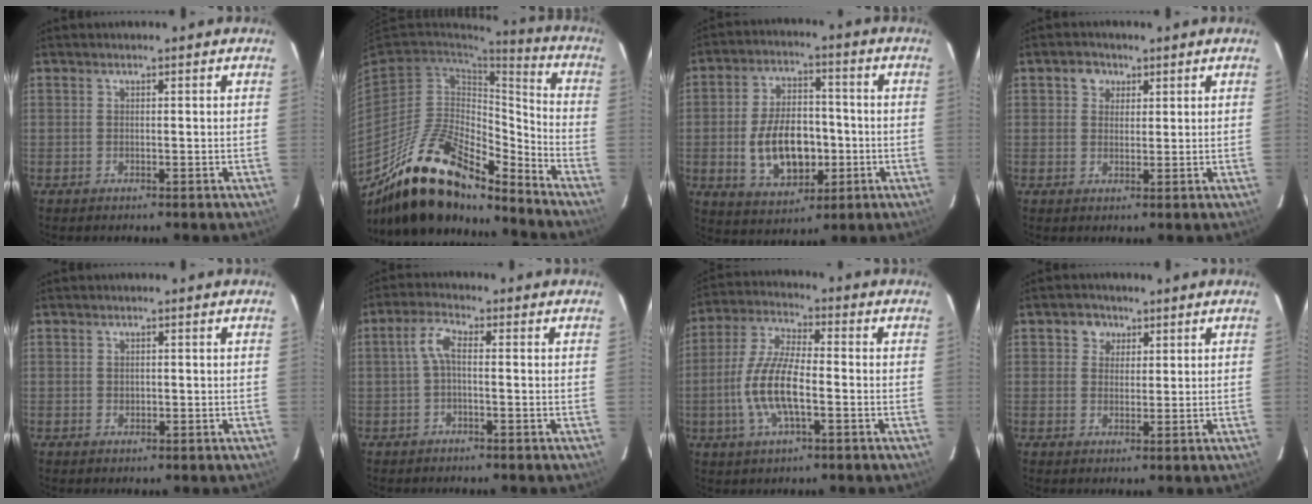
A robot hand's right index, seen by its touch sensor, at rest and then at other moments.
{"total": 22.4, "force": [-17.2, 7.8, 11.9], "torque": [-0.221, 0.003, -0.301]}
{"total": 13.4, "force": [-2.5, 8.2, 10.3], "torque": [-0.208, 0.009, -0.024]}
{"total": 3.1, "force": [1.3, 2.7, 0.6], "torque": [-0.002, 0.011, 0.022]}
{"total": 0.8, "force": [0.1, 0.8, 0.2], "torque": [0.001, 0.001, 0.004]}
{"total": 3.4, "force": [-0.4, 1.0, 3.2], "torque": [-0.071, 0.011, -0.009]}
{"total": 11.5, "force": [-2.8, 3.7, 10.5], "torque": [-0.222, 0.000, -0.058]}
{"total": 3.4, "force": [1.5, 3.0, 0.5], "torque": [0.004, 0.012, 0.025]}